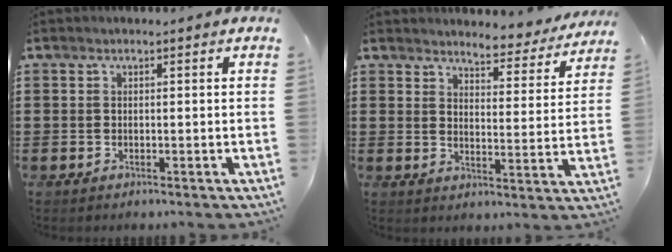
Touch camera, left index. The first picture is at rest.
{"total": 4.6, "force": [4.6, 0.1, 0.6], "torque": [-0.019, -0.033, 0.076]}